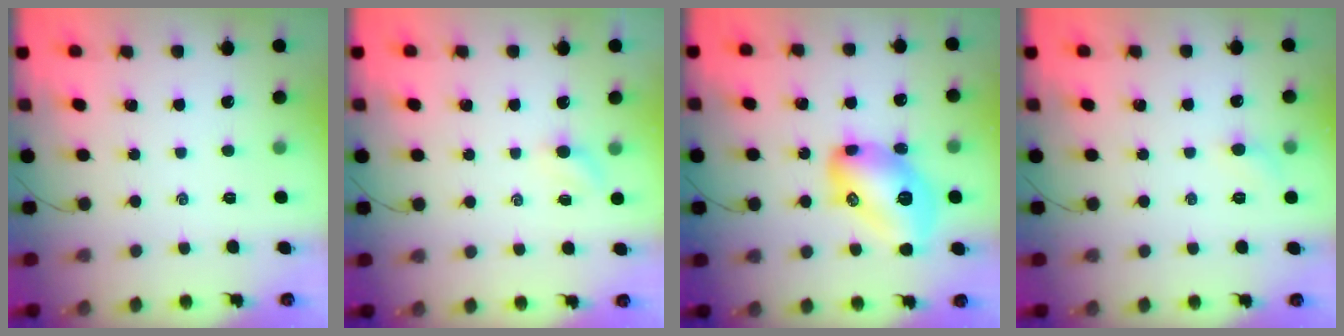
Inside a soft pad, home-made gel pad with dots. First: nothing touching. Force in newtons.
{"total": 3.3, "press": 3.1, "slide": 0.9}
{"total": 16.6, "press": 16.6, "slide": 0.4}
{"total": 4.8, "press": 4.5, "slide": 1.5}